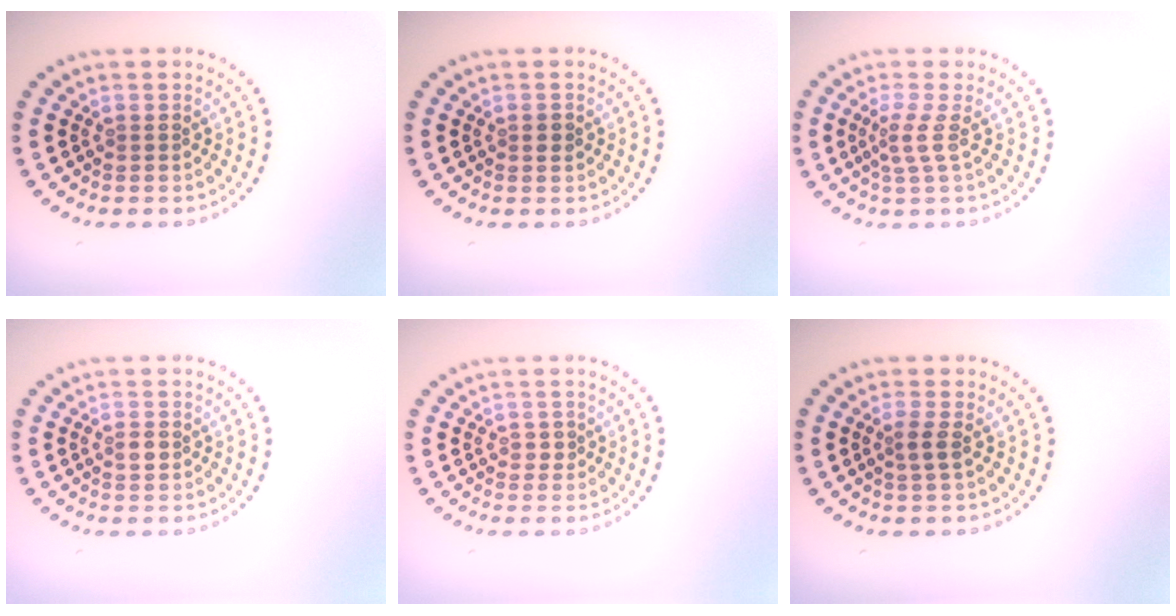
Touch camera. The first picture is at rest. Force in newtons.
{"total": 0.9, "press": 0.9, "slide": 0.0}
{"total": 1.9, "press": 1.4, "slide": 1.3}
{"total": 1.4, "press": 1.4, "slide": 0.2}
{"total": 0.9, "press": 0.8, "slide": 0.3}
{"total": 1.3, "press": 1.1, "slide": 0.8}